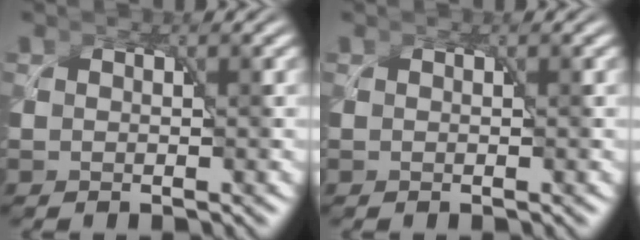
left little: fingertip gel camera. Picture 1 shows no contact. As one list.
[{"total": 0.0}]